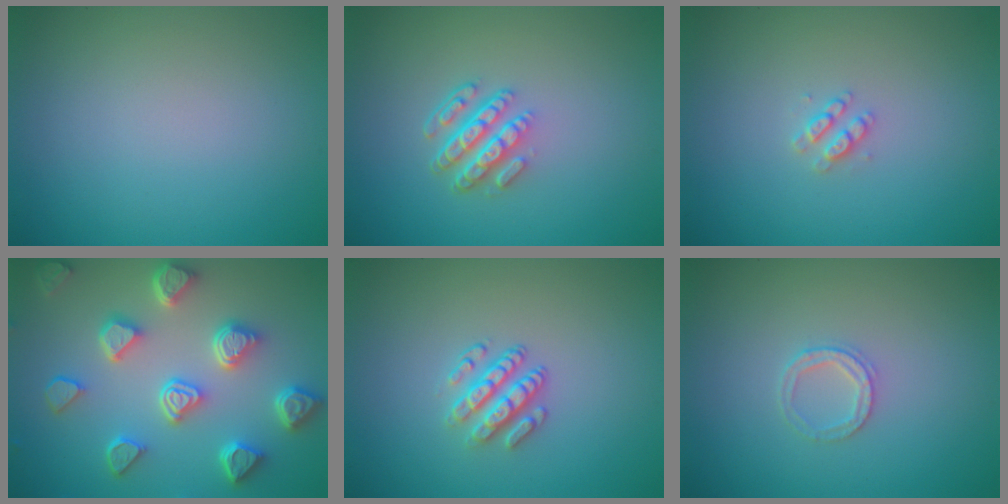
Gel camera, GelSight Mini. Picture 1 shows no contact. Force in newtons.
{"total": 4.3, "press": 3.1, "slide": 3.0}
{"total": 1.4, "press": 1.3, "slide": 0.3}
{"total": 6.8, "press": 5.5, "slide": 4.0}
{"total": 2.9, "press": 2.4, "slide": 1.6}
{"total": 1.6, "press": 1.6, "slide": 0.2}